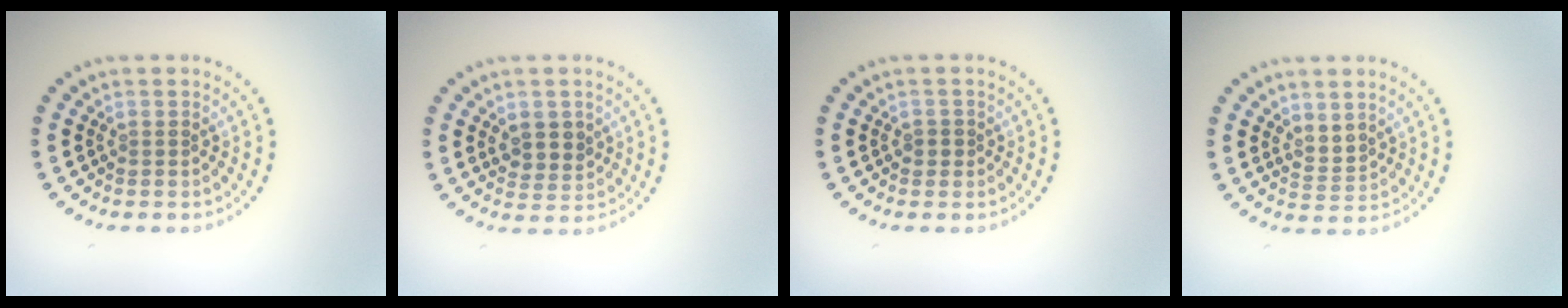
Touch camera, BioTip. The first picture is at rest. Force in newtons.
{"total": 2.6, "press": 2.4, "slide": 0.9}
{"total": 0.9, "press": 0.9, "slide": 0.4}
{"total": 1.7, "press": 1.3, "slide": 1.0}